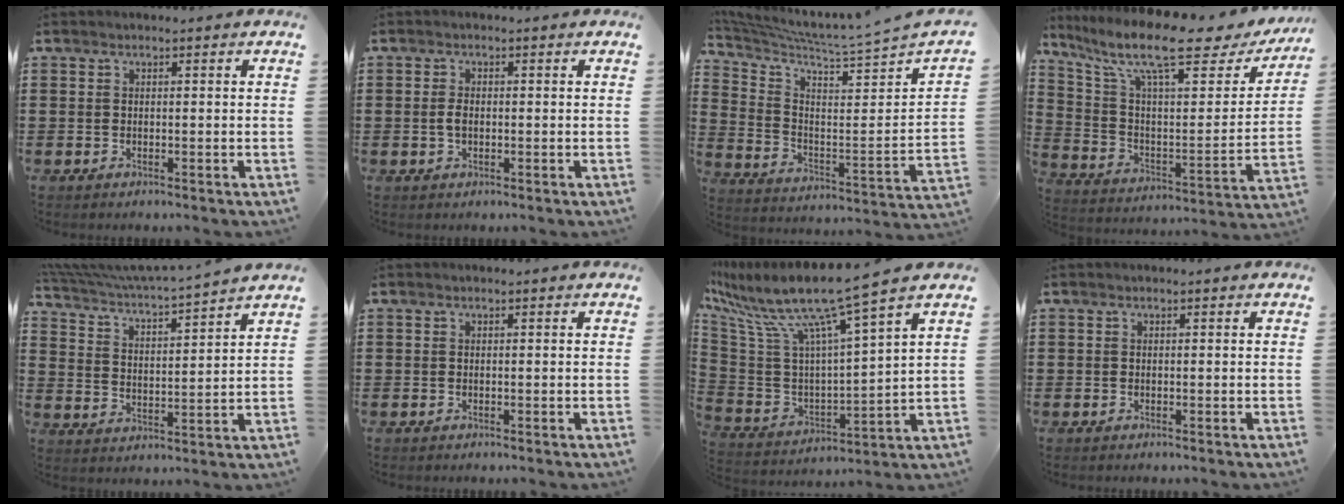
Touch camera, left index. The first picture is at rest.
{"total": 1.9, "force": [0.0, 1.0, 1.7], "torque": [-0.048, -0.003, -0.006]}
{"total": 4.4, "force": [3.8, -1.1, 1.9], "torque": [-0.060, -0.059, 0.055]}
{"total": 13.8, "force": [9.9, 2.6, 9.2], "torque": [-0.199, -0.058, 0.163]}
{"total": 4.1, "force": [3.8, -0.3, 1.5], "torque": [-0.051, -0.035, 0.058]}
{"total": 0.0}
{"total": 11.3, "force": [8.6, -0.3, 7.3], "torque": [-0.176, -0.065, 0.136]}
{"total": 0.0}